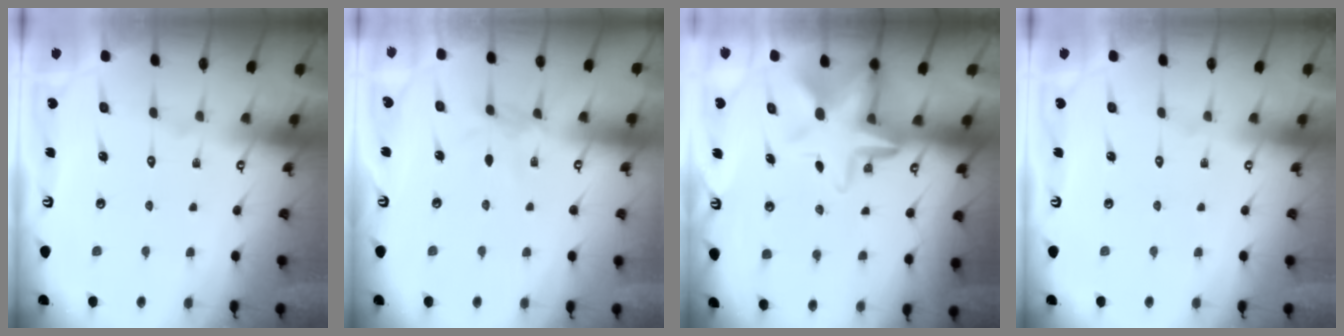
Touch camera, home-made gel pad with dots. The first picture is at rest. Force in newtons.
{"total": 3.9, "press": 3.9, "slide": 0.5}
{"total": 9.0, "press": 8.9, "slide": 1.4}
{"total": 0.0}